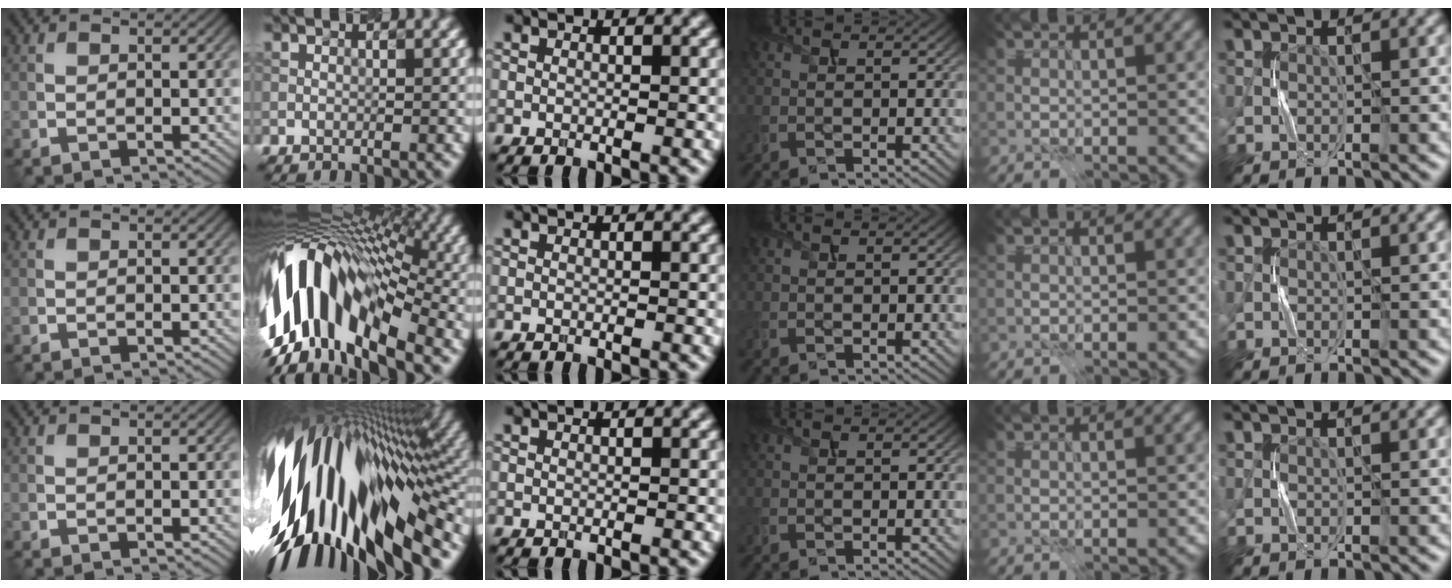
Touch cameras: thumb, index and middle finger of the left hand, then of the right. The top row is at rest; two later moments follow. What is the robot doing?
{"motion": "press", "object": "sticky note"}